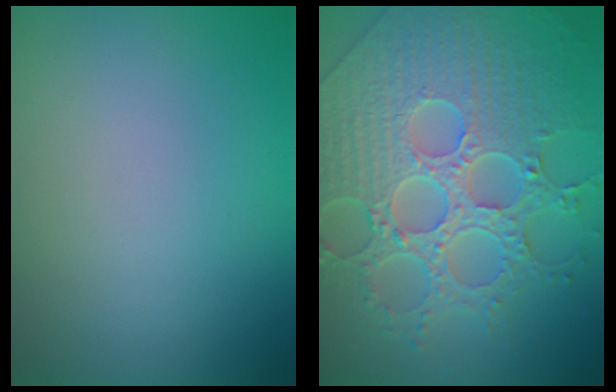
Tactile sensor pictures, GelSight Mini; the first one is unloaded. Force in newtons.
{"total": 9.4, "press": 7.0, "slide": 6.3}